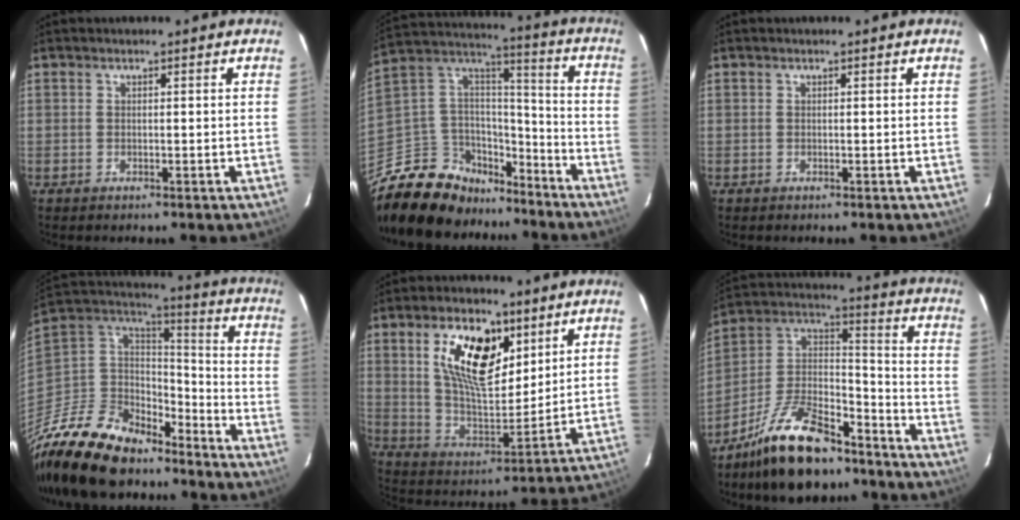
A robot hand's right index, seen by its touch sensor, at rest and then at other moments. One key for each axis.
{"total": 21.9, "fx": -16.0, "fy": 12.3, "fz": 8.4, "tx": -0.202, "ty": 0.061, "tz": -0.257}
{"total": 0.0}
{"total": 21.8, "fx": -16.9, "fy": 10.6, "fz": 8.8, "tx": -0.208, "ty": 0.019, "tz": -0.294}
{"total": 16.0, "fx": 7.4, "fy": 8.2, "fz": 11.6, "tx": -0.208, "ty": 0.007, "tz": 0.143}
{"total": 18.5, "fx": -13.2, "fy": 7.5, "fz": 10.5, "tx": -0.208, "ty": 0.027, "tz": -0.228}